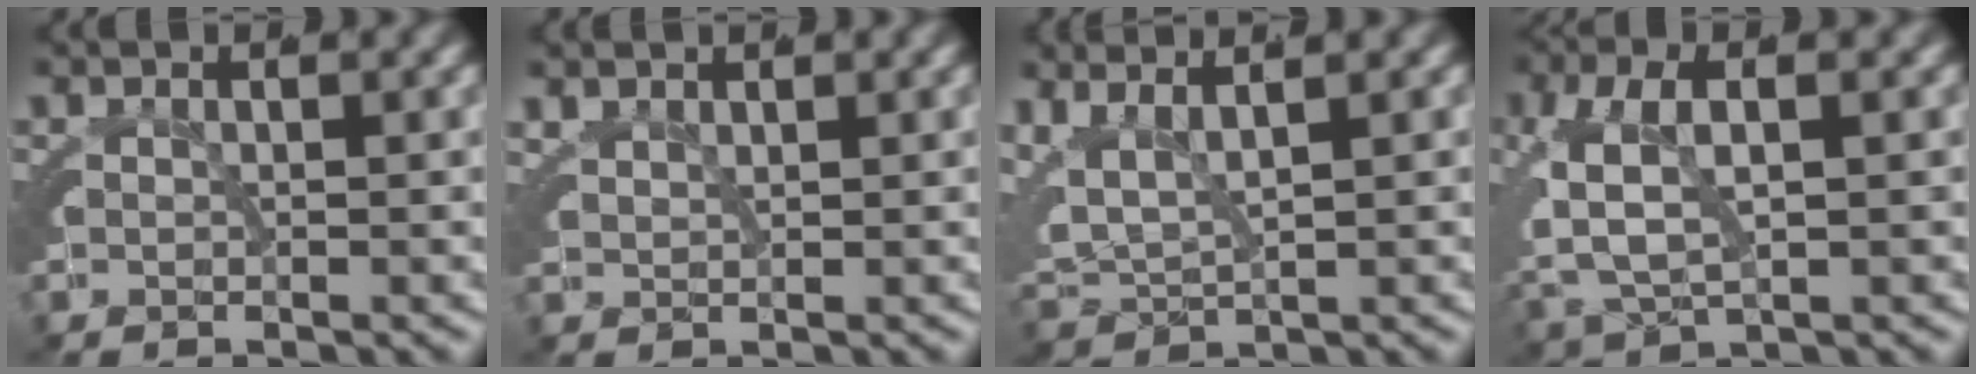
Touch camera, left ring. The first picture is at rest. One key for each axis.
{"total": 2.8, "fx": 1.4, "fy": 2.3, "fz": 0.9, "tx": -0.033, "ty": -0.006, "tz": 0.025}
{"total": 6.6, "fx": 0.8, "fy": 5.7, "fz": 3.2, "tx": -0.104, "ty": -0.024, "tz": 0.019}
{"total": 3.8, "fx": -0.2, "fy": 2.8, "fz": 2.6, "tx": -0.084, "ty": -0.015, "tz": 0.005}